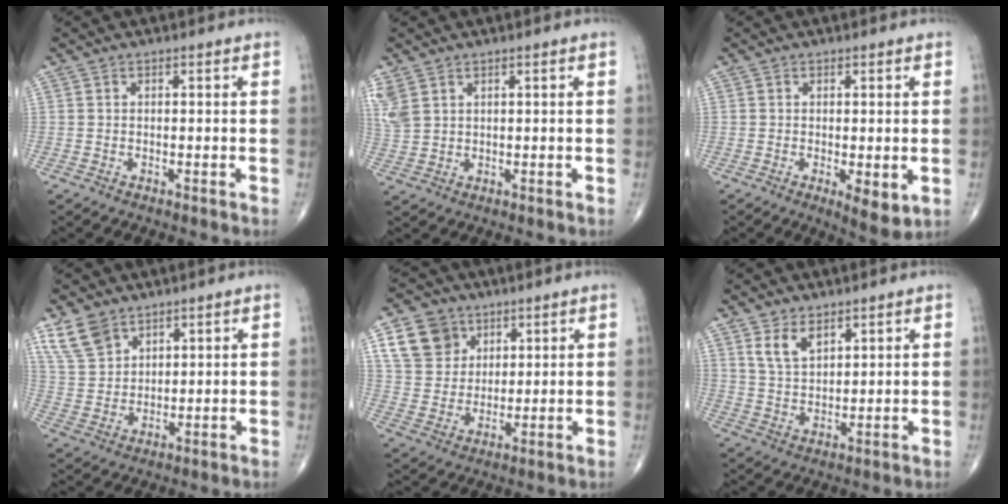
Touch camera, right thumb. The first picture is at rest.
{"total": 5.4, "force": [2.9, 3.4, 3.0], "torque": [-0.079, 0.001, 0.072]}
{"total": 5.1, "force": [-1.1, 1.9, 4.6], "torque": [-0.069, -0.017, -0.012]}
{"total": 7.5, "force": [5.1, 4.6, 3.0], "torque": [-0.049, -0.018, 0.112]}
{"total": 10.3, "force": [4.9, 8.4, 3.6], "torque": [-0.045, -0.016, 0.098]}
{"total": 5.5, "force": [3.4, 3.0, 3.2], "torque": [-0.047, -0.024, 0.071]}